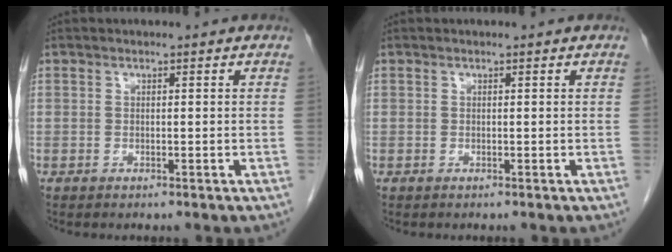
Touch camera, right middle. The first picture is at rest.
{"total": 0.0}